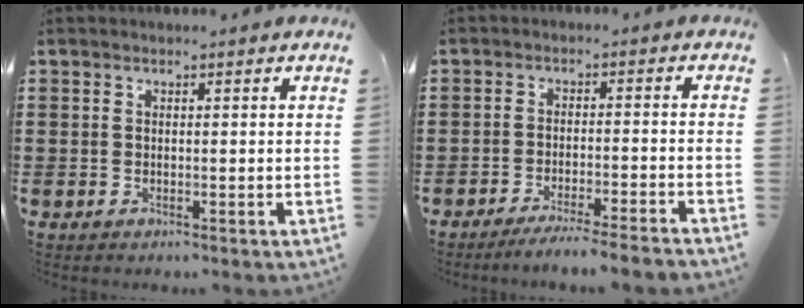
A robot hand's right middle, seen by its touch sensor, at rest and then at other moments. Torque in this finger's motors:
{"motor_torque": [2.14, 0.00, 0.25, 0.05]}